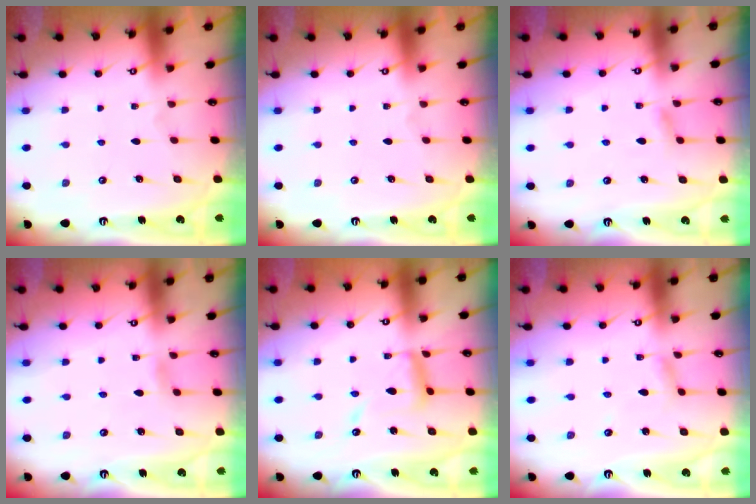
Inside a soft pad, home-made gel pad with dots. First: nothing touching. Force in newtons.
{"total": 0.0}
{"total": 4.6, "press": 4.5, "slide": 0.6}
{"total": 2.5, "press": 2.4, "slide": 0.3}
{"total": 10.9, "press": 10.9, "slide": 0.8}
{"total": 2.7, "press": 2.7, "slide": 0.1}